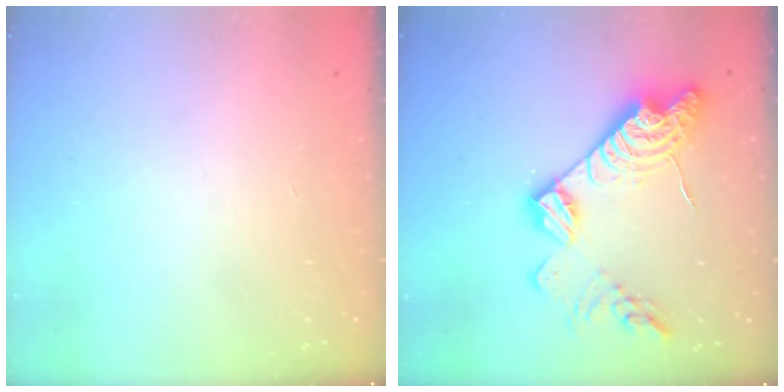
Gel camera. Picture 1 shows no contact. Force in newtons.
{"total": 18.8, "press": 18.8, "slide": 1.4}